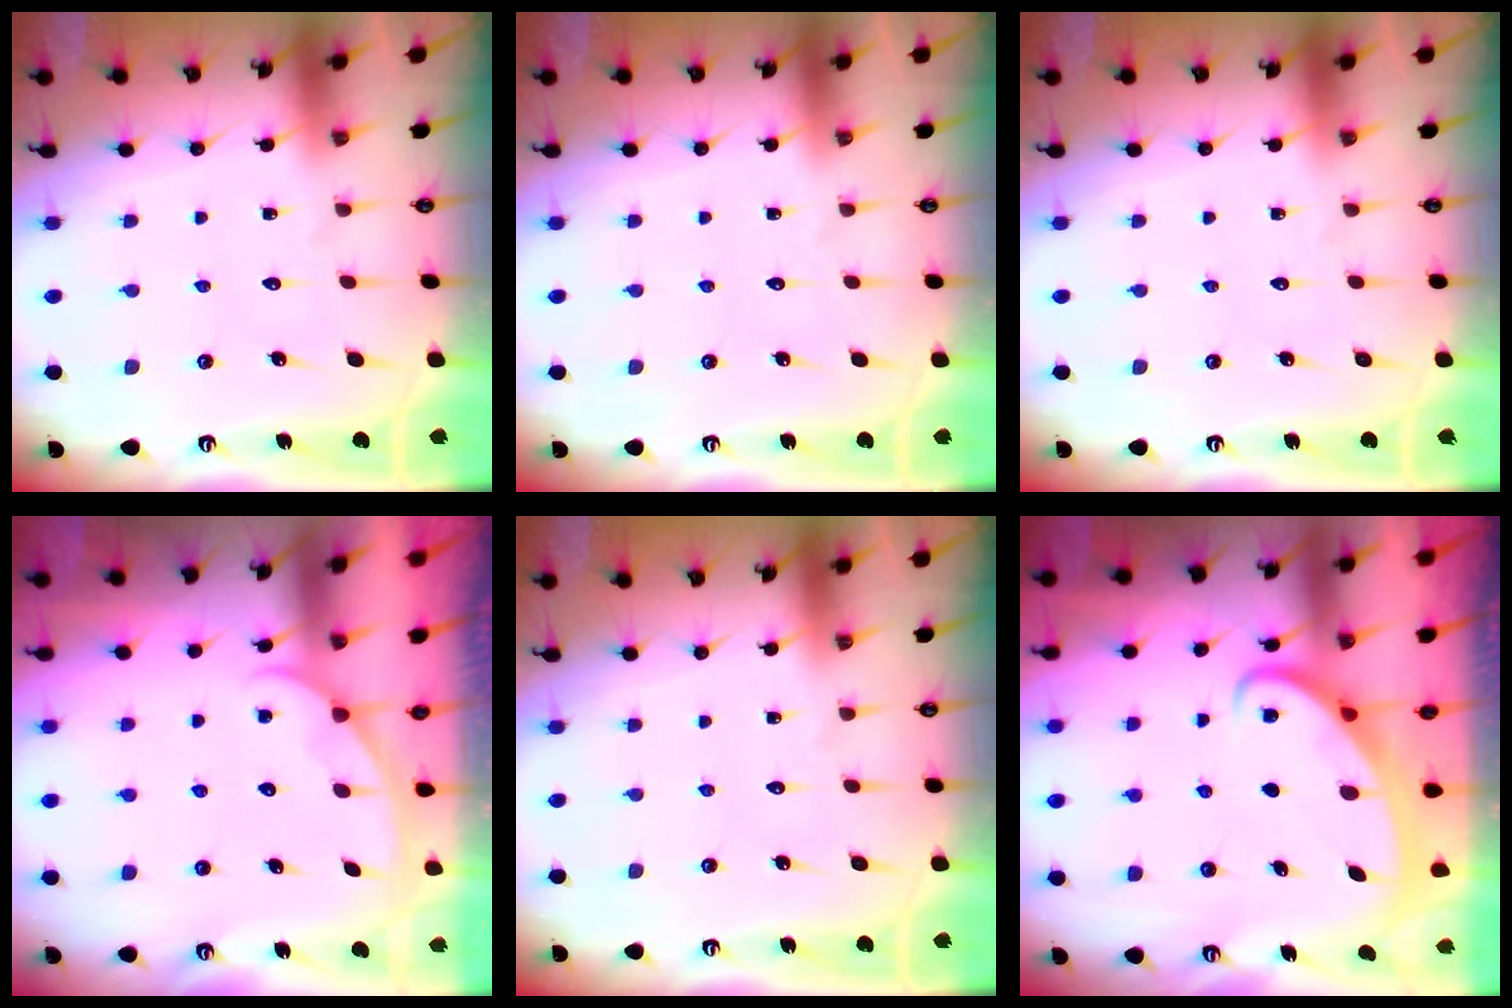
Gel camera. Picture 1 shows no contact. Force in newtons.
{"total": 0.0}
{"total": 0.0}
{"total": 1.5, "press": 1.4, "slide": 0.2}
{"total": 0.0}
{"total": 2.5, "press": 2.5, "slide": 0.3}